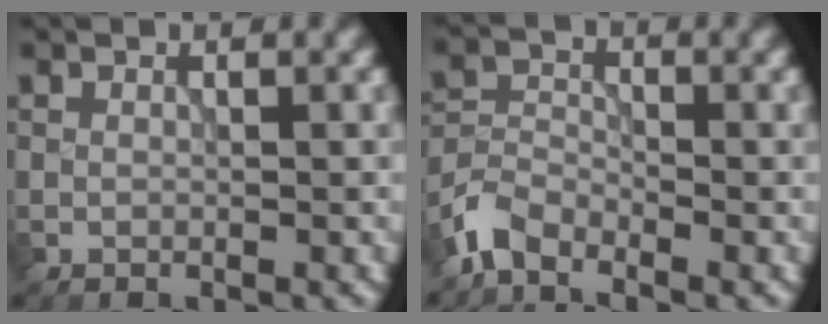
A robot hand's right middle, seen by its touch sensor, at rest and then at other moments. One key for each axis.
{"total": 3.2, "fx": -2.7, "fy": 1.3, "fz": 1.3, "tx": -0.028, "ty": 0.002, "tz": -0.068}